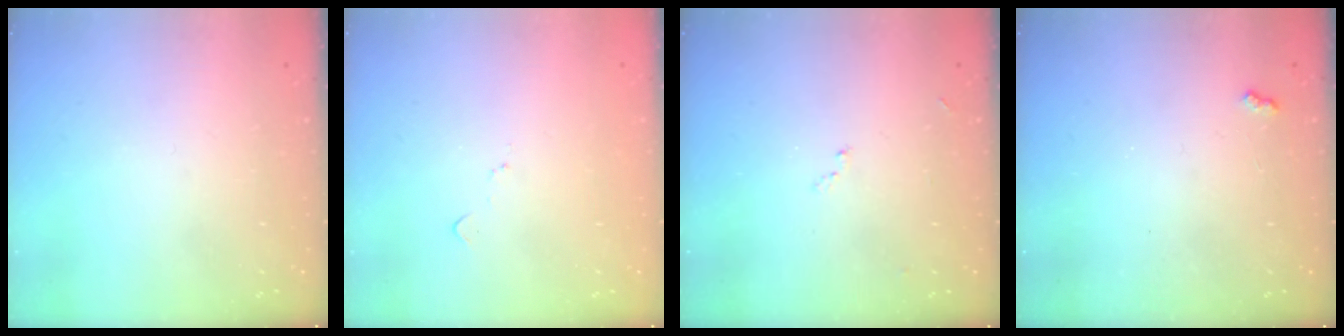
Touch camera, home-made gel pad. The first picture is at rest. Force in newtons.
{"total": 6.0, "press": 5.9, "slide": 0.7}
{"total": 9.6, "press": 9.6, "slide": 1.2}
{"total": 4.1, "press": 4.0, "slide": 0.6}